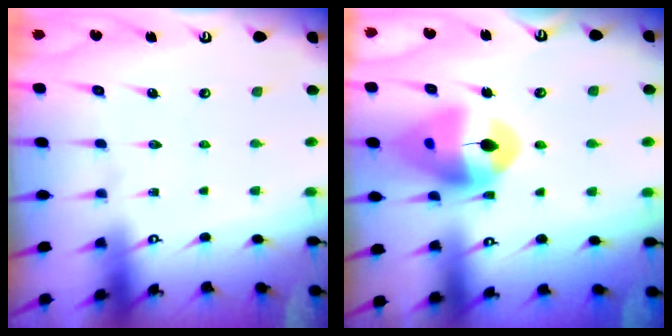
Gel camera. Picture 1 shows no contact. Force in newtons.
{"total": 15.8, "press": 15.7, "slide": 2.0}